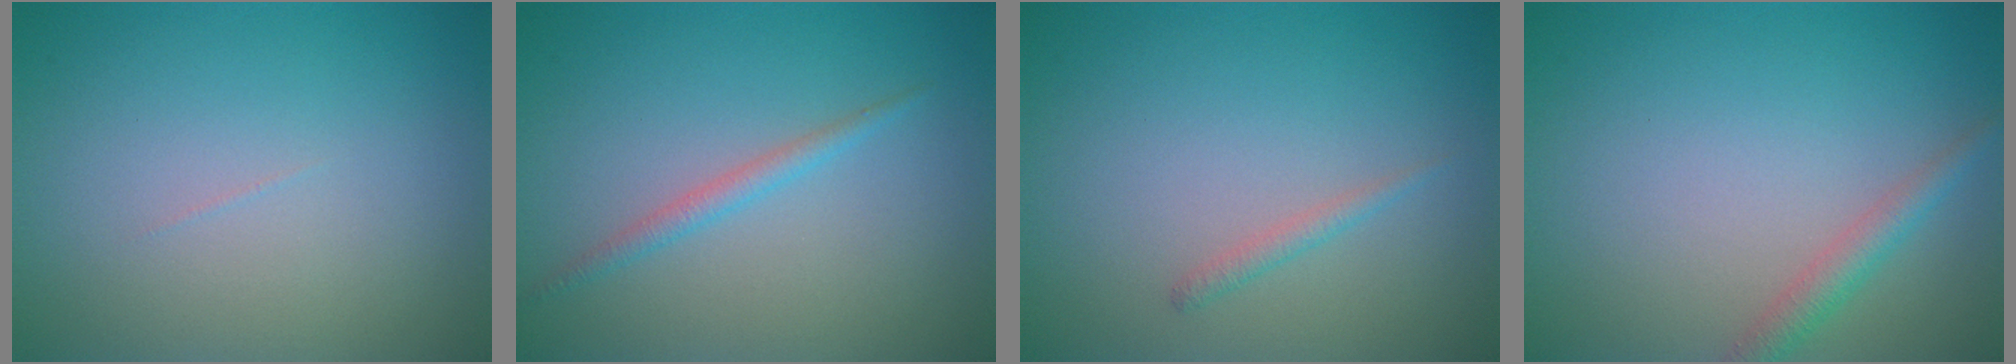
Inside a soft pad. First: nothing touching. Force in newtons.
{"total": 1.4, "press": 1.4, "slide": 0.1}
{"total": 0.9, "press": 0.9, "slide": 0.0}
{"total": 2.0, "press": 2.0, "slide": 0.0}